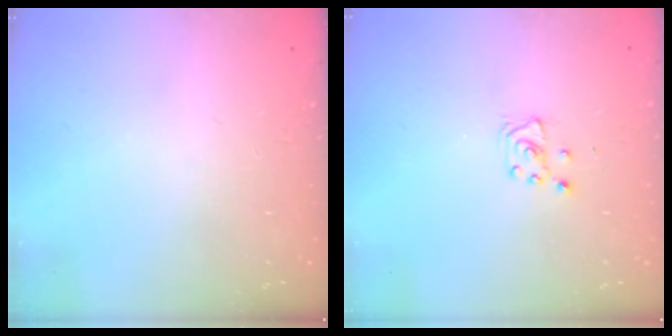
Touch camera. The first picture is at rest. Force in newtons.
{"total": 4.1, "press": 4.1, "slide": 0.4}